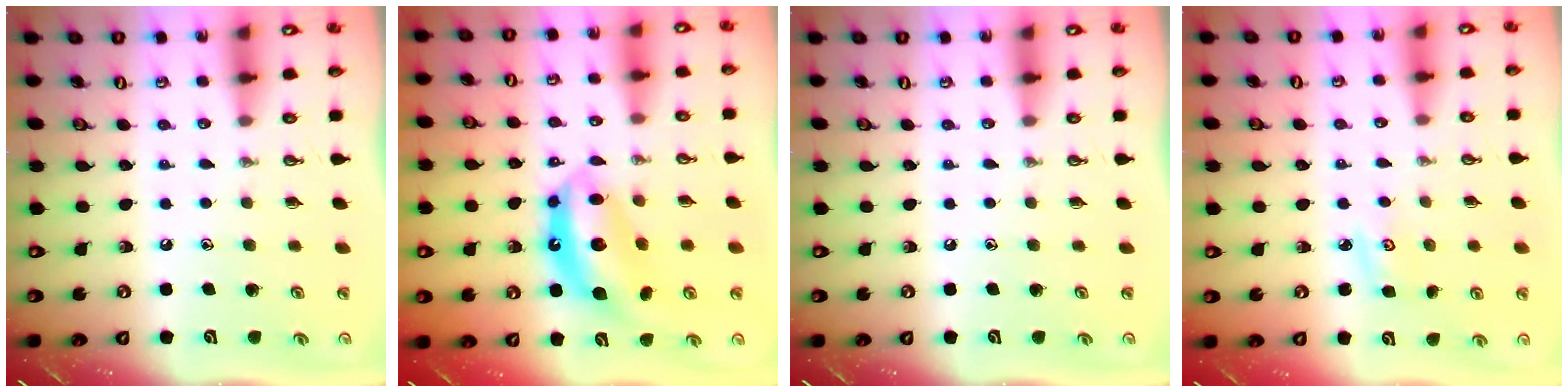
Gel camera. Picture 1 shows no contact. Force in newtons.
{"total": 11.7, "press": 11.7, "slide": 0.9}
{"total": 0.0}
{"total": 3.5, "press": 3.4, "slide": 0.4}